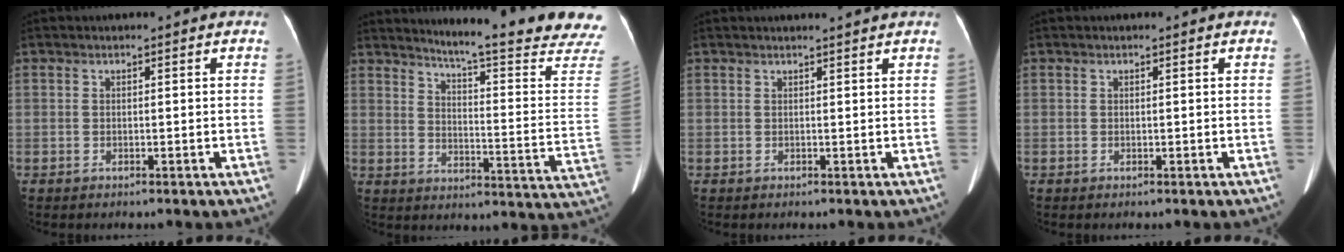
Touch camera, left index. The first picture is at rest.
{"total": 21.5, "force": [19.3, -1.0, 9.3], "torque": [-0.135, -0.109, 0.232]}
{"total": 2.9, "force": [2.7, -0.5, 1.0], "torque": [-0.013, 0.008, 0.033]}
{"total": 0.0}